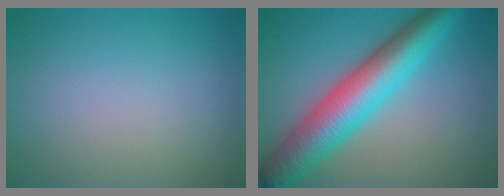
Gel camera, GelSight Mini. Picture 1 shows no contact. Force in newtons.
{"total": 9.0, "press": 9.0, "slide": 0.2}